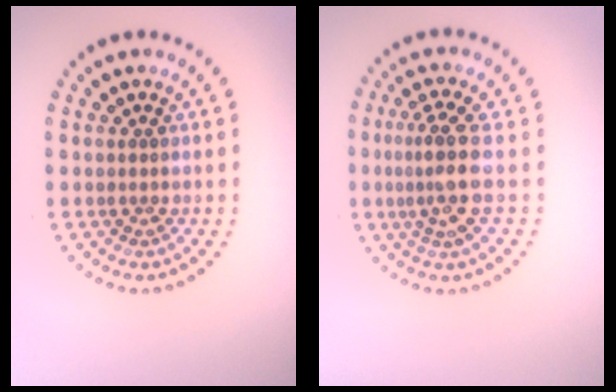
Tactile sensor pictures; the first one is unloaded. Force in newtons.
{"total": 3.3, "press": 2.5, "slide": 2.2}